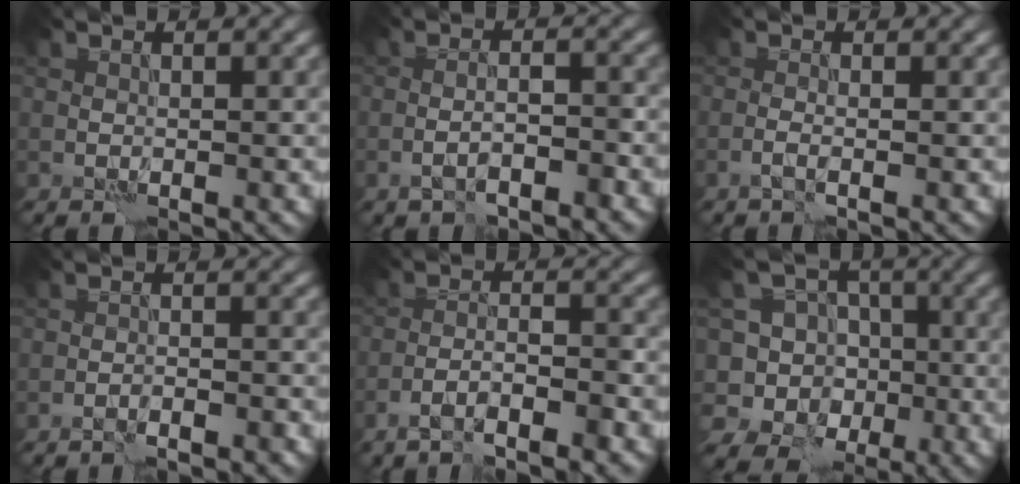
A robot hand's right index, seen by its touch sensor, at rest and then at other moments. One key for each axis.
{"total": 3.1, "fx": -2.0, "fy": 0.7, "fz": 2.3, "tx": -0.040, "ty": 0.004, "tz": -0.036}
{"total": 0.8, "fx": -0.5, "fy": -0.1, "fz": 0.7, "tx": -0.014, "ty": -0.001, "tz": -0.015}
{"total": 2.1, "fx": -1.9, "fy": 0.1, "fz": 0.9, "tx": -0.016, "ty": 0.005, "tz": -0.032}
{"total": 4.2, "fx": -3.1, "fy": 0.6, "fz": 2.7, "tx": -0.045, "ty": 0.005, "tz": -0.057}
{"total": 9.6, "fx": -2.2, "fy": 9.1, "fz": 2.0, "tx": -0.045, "ty": 0.028, "tz": -0.061}